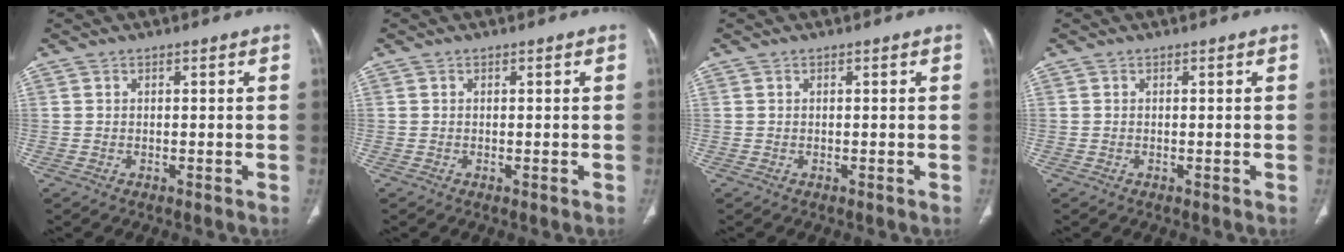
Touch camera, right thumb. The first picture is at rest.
{"total": 0.0}
{"total": 0.0}
{"total": 0.0}